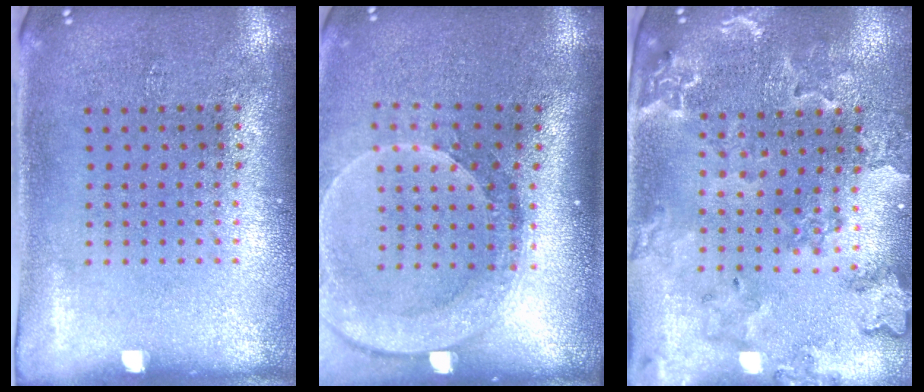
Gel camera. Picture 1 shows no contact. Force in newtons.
{"total": 2.6, "press": 2.0, "slide": 1.7}
{"total": 1.9, "press": 1.9, "slide": 0.3}